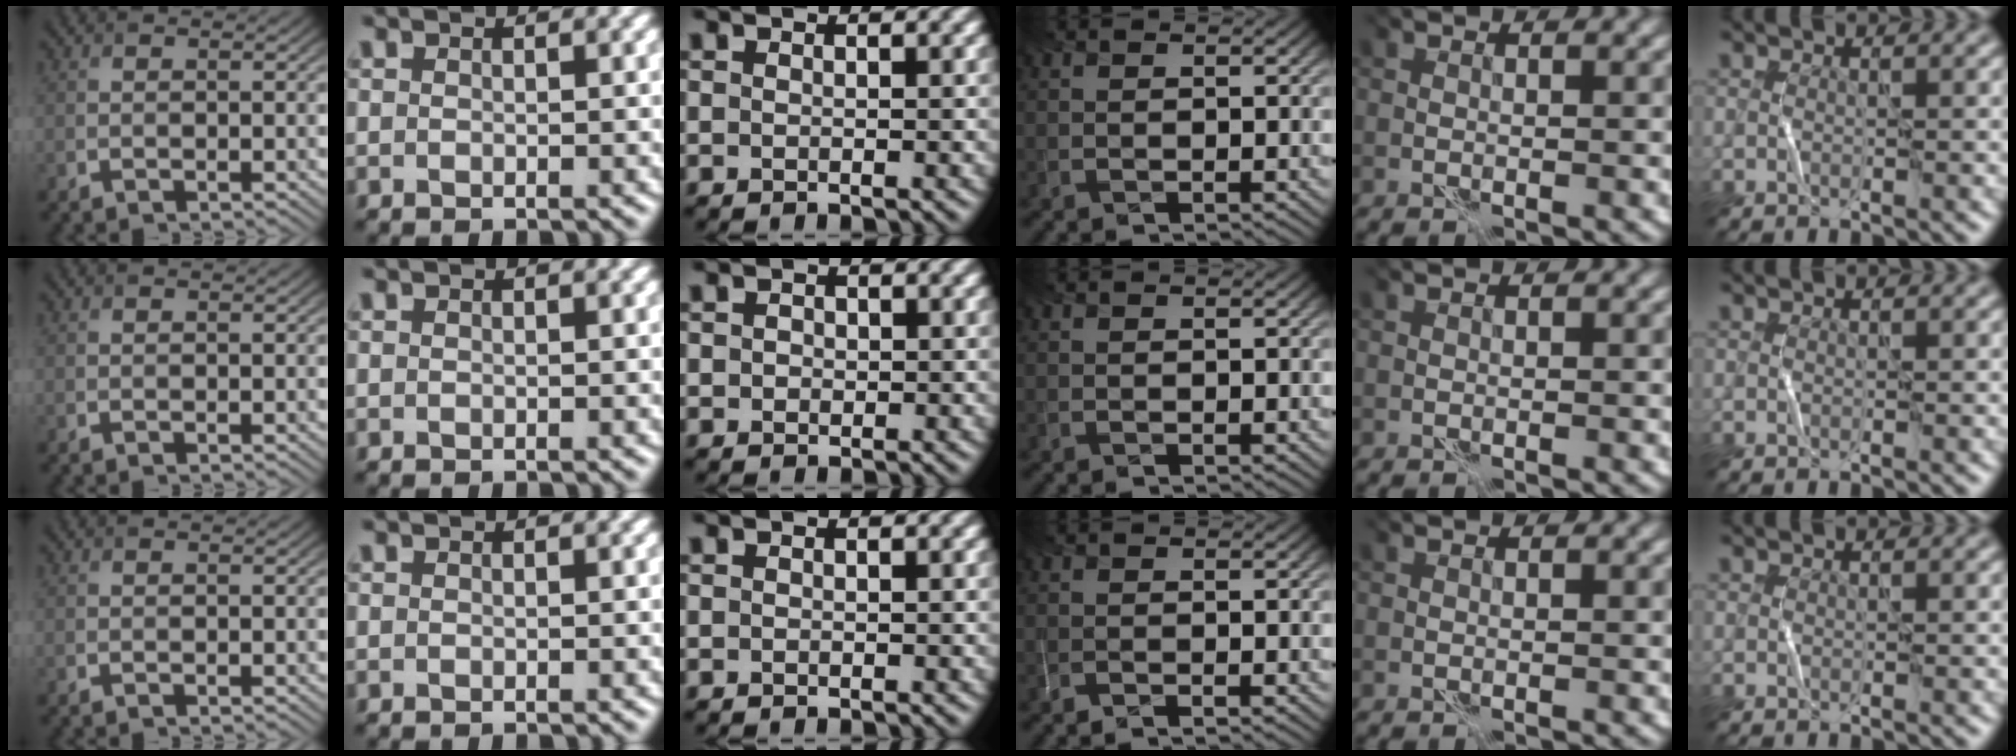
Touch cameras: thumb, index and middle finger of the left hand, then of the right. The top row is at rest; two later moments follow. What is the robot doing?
{"motion": "fold", "object": "bubble wrap"}